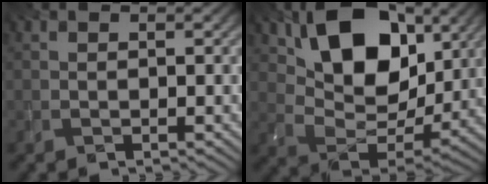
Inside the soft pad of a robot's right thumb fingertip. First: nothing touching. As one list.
[{"total": 13.5, "force": [6.0, 8.2, 8.9], "torque": [-0.153, -0.002, 0.102]}]